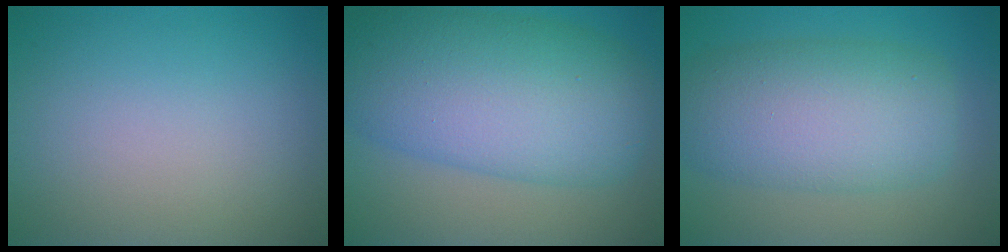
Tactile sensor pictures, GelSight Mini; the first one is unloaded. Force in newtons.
{"total": 12.1, "press": 12.1, "slide": 0.0}
{"total": 8.4, "press": 8.3, "slide": 0.4}